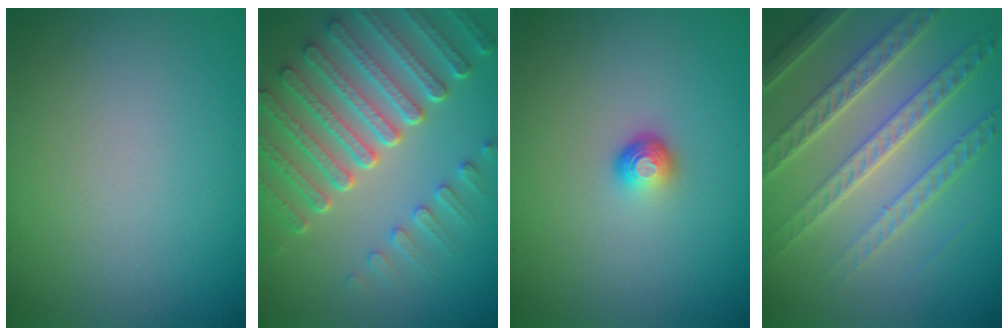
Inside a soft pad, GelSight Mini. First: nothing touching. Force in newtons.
{"total": 7.4, "press": 5.6, "slide": 4.8}
{"total": 1.7, "press": 1.2, "slide": 1.2}
{"total": 7.2, "press": 5.2, "slide": 5.0}